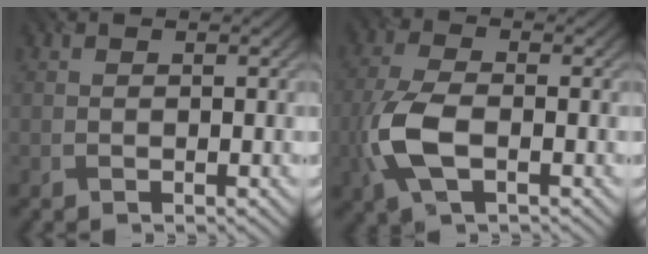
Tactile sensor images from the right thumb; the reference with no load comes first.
{"total": 7.5, "force": [-2.0, 3.7, 6.2], "torque": [-0.162, -0.003, -0.046]}